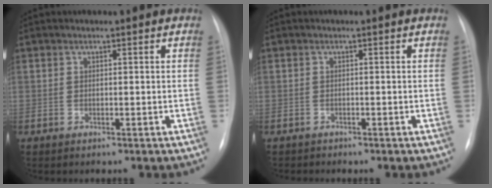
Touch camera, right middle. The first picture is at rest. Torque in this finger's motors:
{"motor_torque": [-0.26, -0.07, -0.05, -0.01]}